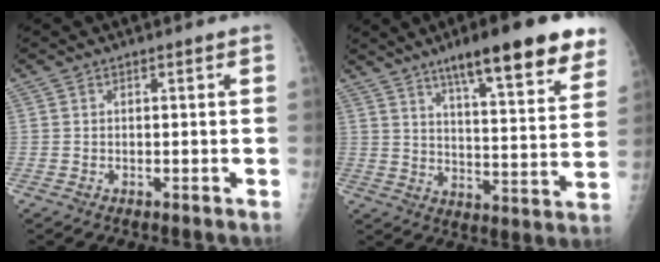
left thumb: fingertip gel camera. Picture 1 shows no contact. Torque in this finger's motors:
{"motor_torque": [2.53, 0.83, 1.28, -0.88, 0.17]}